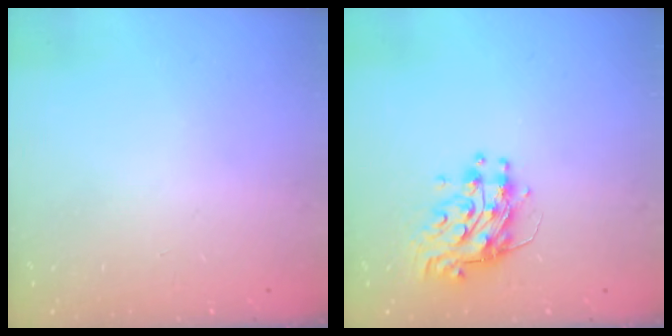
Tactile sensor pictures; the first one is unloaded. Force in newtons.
{"total": 9.8, "press": 9.8, "slide": 1.1}